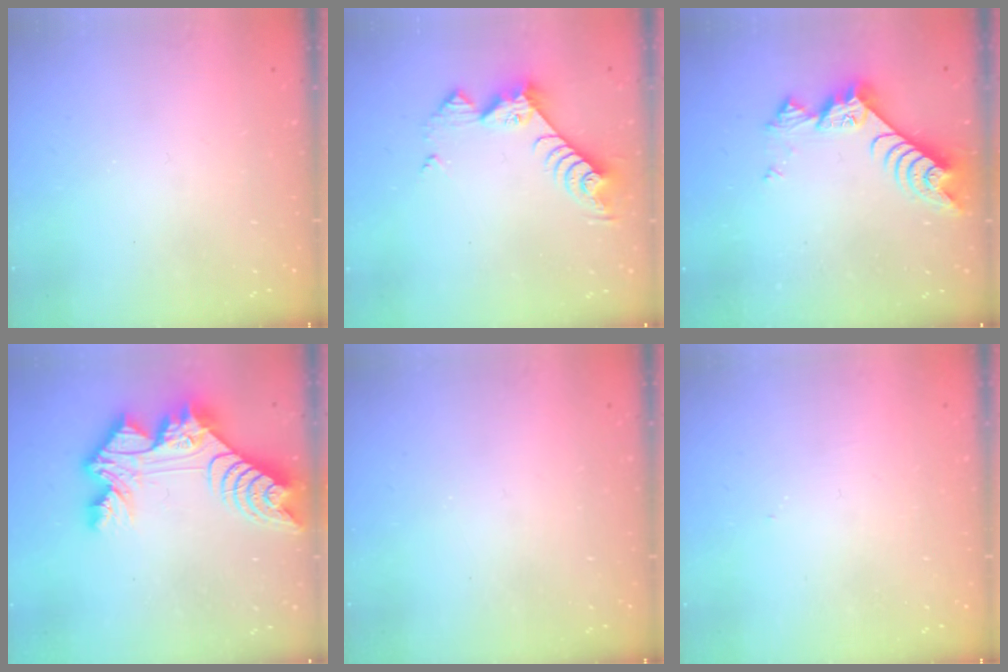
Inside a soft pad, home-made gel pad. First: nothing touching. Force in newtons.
{"total": 9.6, "press": 9.5, "slide": 0.7}
{"total": 7.9, "press": 7.9, "slide": 0.7}
{"total": 14.9, "press": 14.8, "slide": 1.5}
{"total": 0.0}
{"total": 3.3, "press": 3.3, "slide": 0.4}